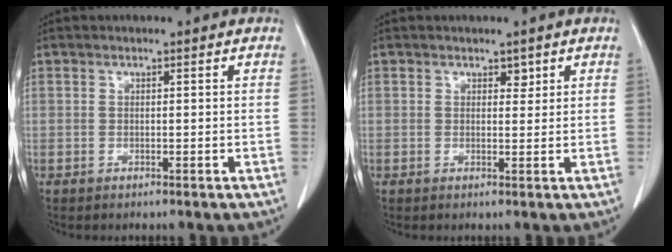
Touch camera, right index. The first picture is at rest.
{"total": 1.2, "force": [0.8, 0.7, 0.6], "torque": [-0.004, -0.003, 0.010]}